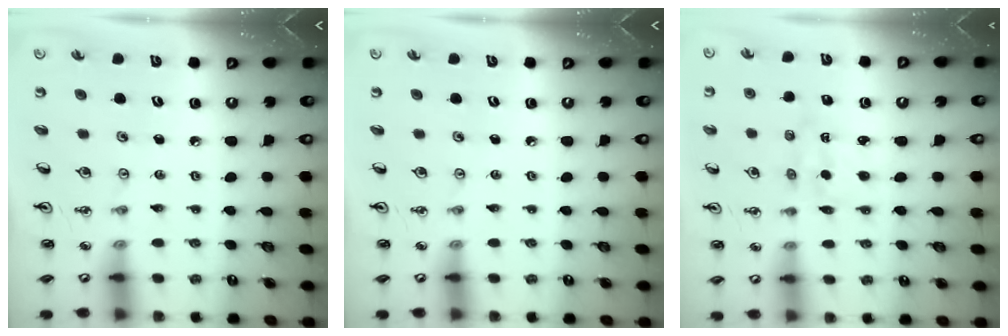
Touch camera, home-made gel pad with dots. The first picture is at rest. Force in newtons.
{"total": 0.0}
{"total": 1.6, "press": 1.5, "slide": 0.7}